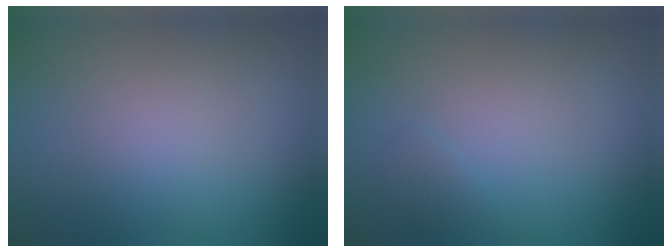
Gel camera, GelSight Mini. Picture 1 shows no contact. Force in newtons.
{"total": 0.7, "press": 0.7, "slide": 0.0}